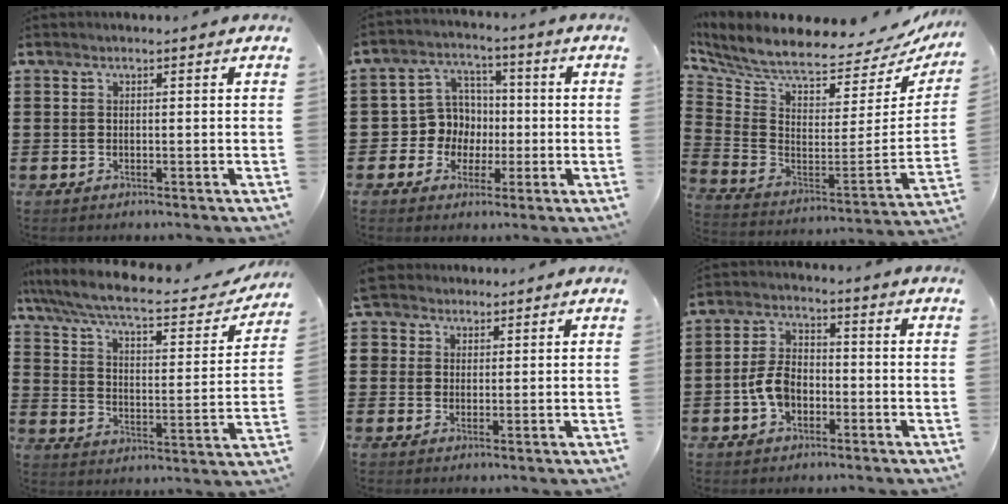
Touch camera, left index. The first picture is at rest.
{"total": 7.3, "force": [-0.1, 7.2, 1.4], "torque": [-0.064, 0.006, -0.001]}
{"total": 6.5, "force": [5.8, 1.1, 2.7], "torque": [-0.086, -0.061, 0.095]}
{"total": 7.9, "force": [6.7, 1.1, 4.1], "torque": [-0.108, -0.043, 0.109]}
{"total": 3.6, "force": [2.4, 2.7, -0.2], "torque": [-0.006, 0.010, 0.044]}
{"total": 6.1, "force": [-1.8, 4.0, 4.2], "torque": [-0.111, 0.000, -0.042]}